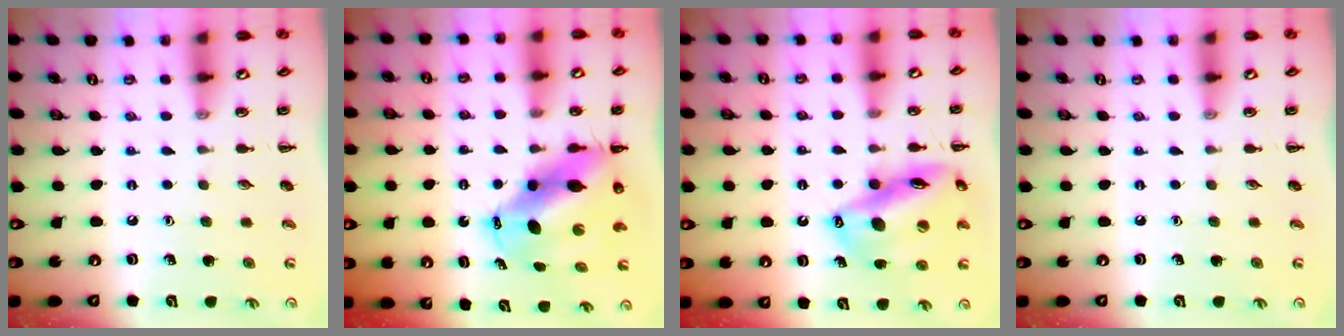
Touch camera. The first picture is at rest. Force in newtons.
{"total": 11.0, "press": 10.6, "slide": 3.1}
{"total": 17.9, "press": 17.5, "slide": 4.1}
{"total": 0.0}